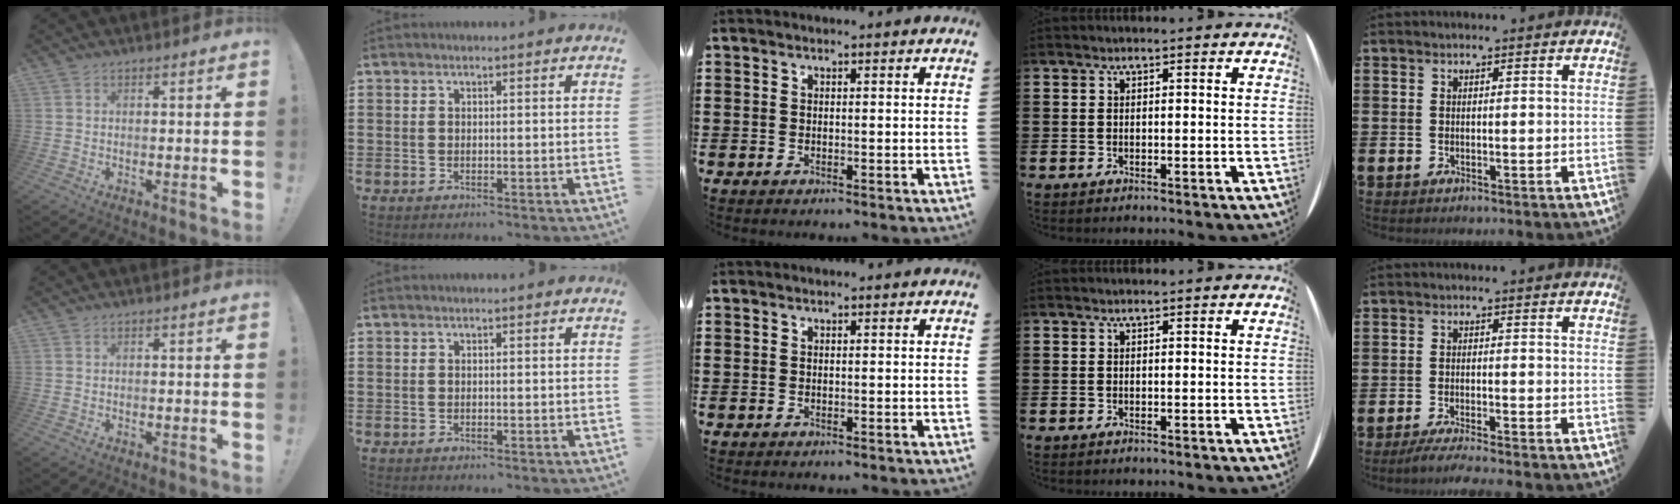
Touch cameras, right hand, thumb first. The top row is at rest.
{"little": {"total": 2.6, "force": [-2.2, -0.2, 1.4], "torque": [-0.020, -0.002, -0.041]}}